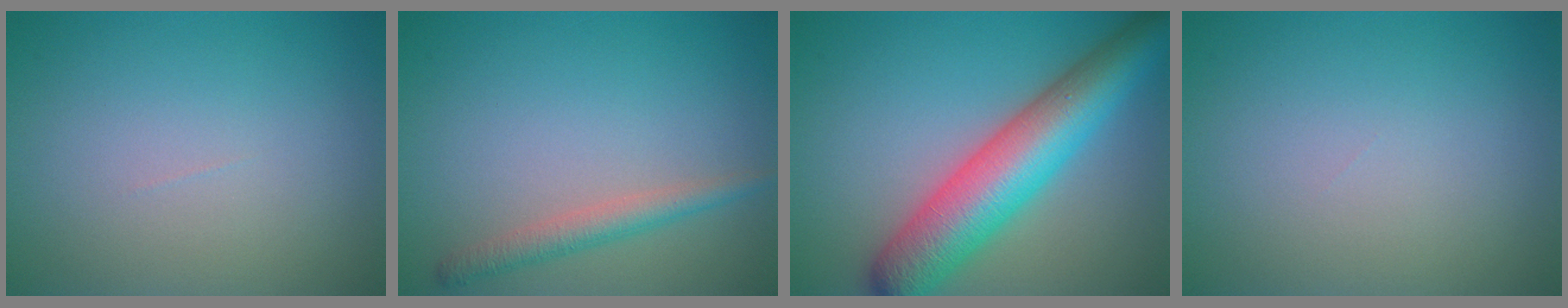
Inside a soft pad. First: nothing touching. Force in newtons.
{"total": 2.3, "press": 2.3, "slide": 0.1}
{"total": 9.3, "press": 9.3, "slide": 0.3}
{"total": 0.0}